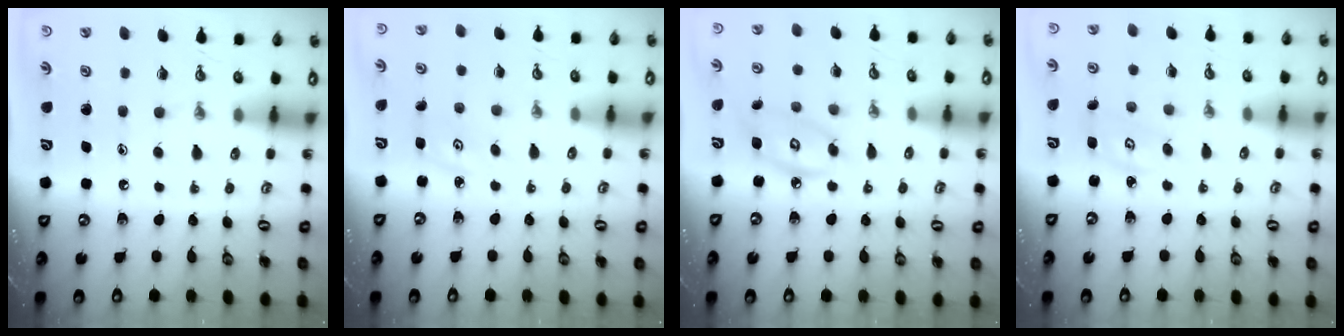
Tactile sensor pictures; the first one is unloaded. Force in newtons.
{"total": 2.9, "press": 2.9, "slide": 0.5}
{"total": 7.5, "press": 7.5, "slide": 0.5}
{"total": 3.6, "press": 3.5, "slide": 0.3}